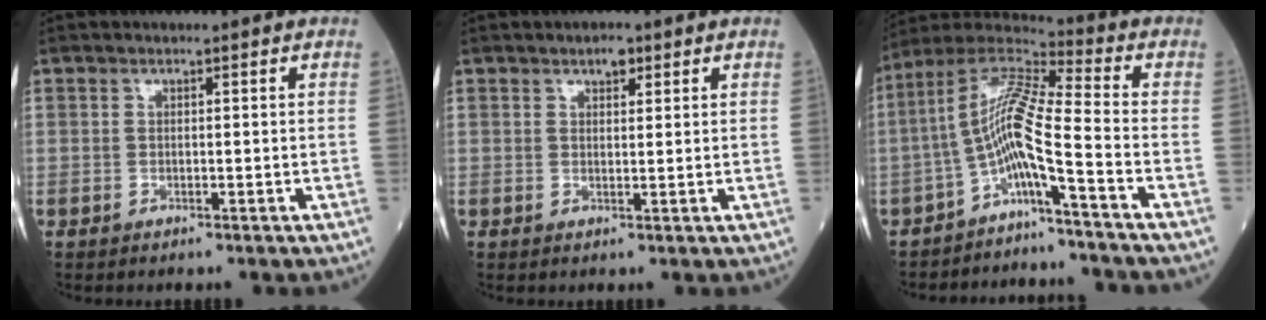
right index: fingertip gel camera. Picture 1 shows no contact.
{"total": 1.9, "force": [1.2, 0.9, 1.2], "torque": [-0.019, 0.002, 0.018]}
{"total": 9.4, "force": [-4.2, -0.4, 8.4], "torque": [-0.168, 0.022, -0.088]}